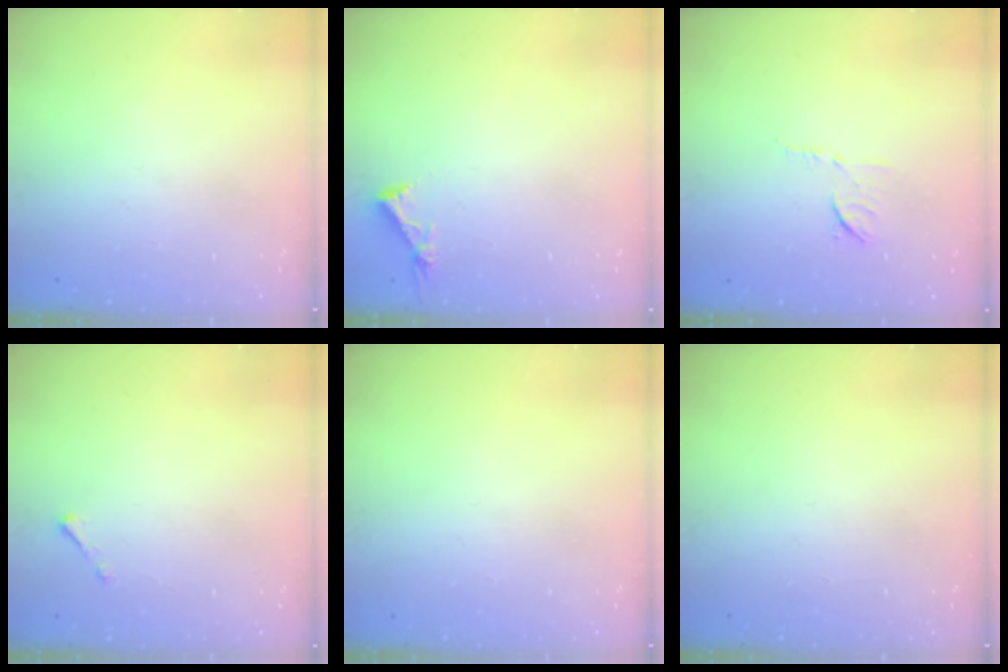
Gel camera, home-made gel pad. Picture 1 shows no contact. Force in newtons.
{"total": 3.8, "press": 3.7, "slide": 0.4}
{"total": 6.6, "press": 6.5, "slide": 0.9}
{"total": 2.5, "press": 2.5, "slide": 0.3}
{"total": 0.0}
{"total": 0.0}